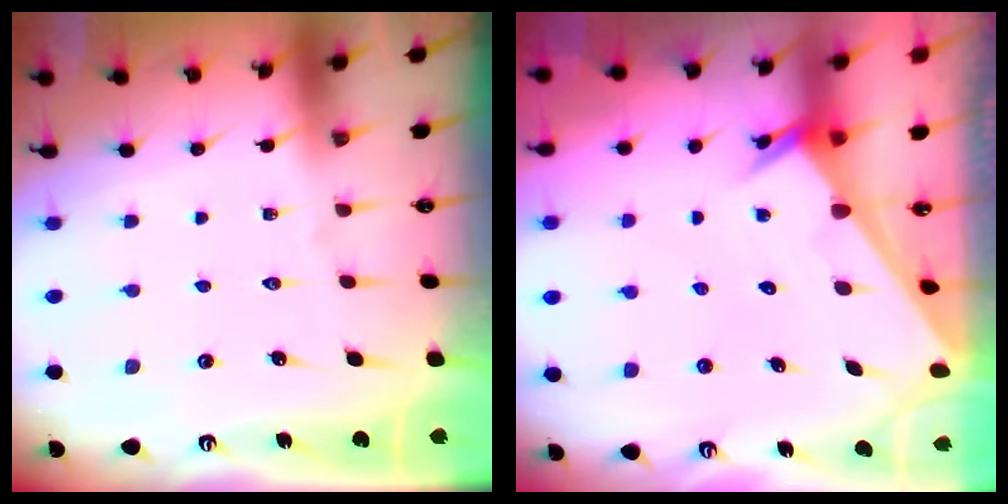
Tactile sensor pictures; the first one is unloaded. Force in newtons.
{"total": 2.0, "press": 2.0, "slide": 0.1}